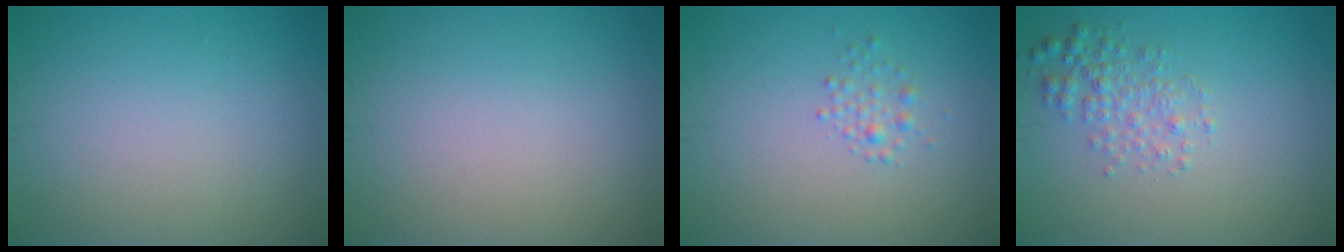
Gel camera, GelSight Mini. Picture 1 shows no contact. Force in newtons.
{"total": 0.0}
{"total": 1.3, "press": 1.3, "slide": 0.0}
{"total": 2.4, "press": 2.4, "slide": 0.1}